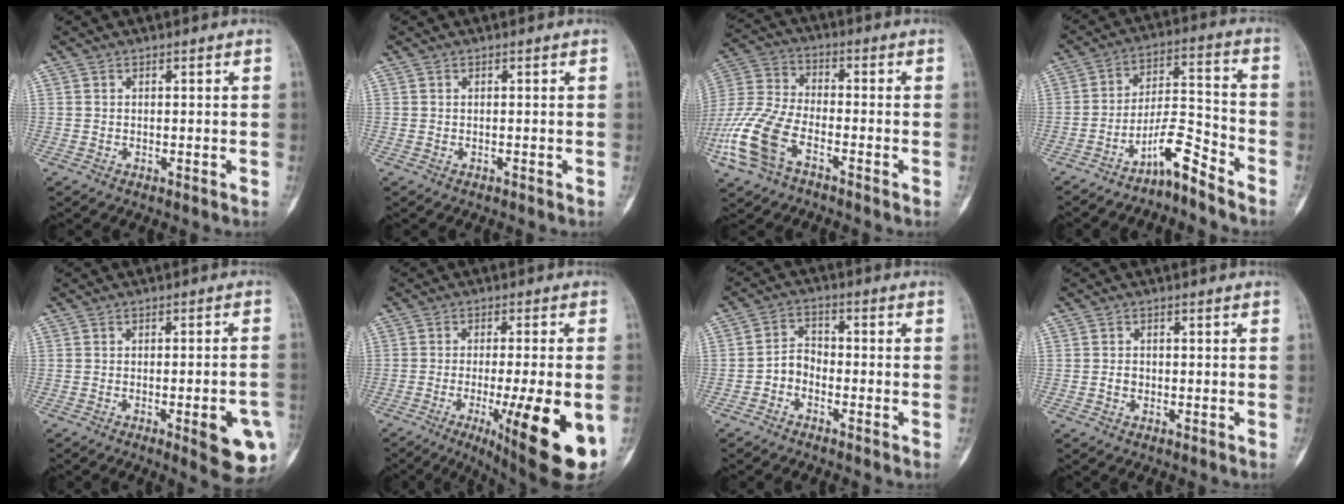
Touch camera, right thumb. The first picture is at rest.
{"total": 0.0}
{"total": 13.6, "force": [-6.3, 7.1, 9.8], "torque": [-0.221, 0.022, -0.129]}
{"total": 7.9, "force": [-6.3, 1.4, 4.5], "torque": [-0.075, 0.083, -0.114]}
{"total": 10.5, "force": [-3.6, 2.5, 9.5], "torque": [-0.103, 0.007, -0.038]}
{"total": 18.8, "force": [-6.1, 3.5, 17.4], "torque": [-0.197, -0.015, -0.073]}
{"total": 4.0, "force": [-2.0, 2.8, 2.0], "torque": [-0.022, 0.025, -0.048]}
{"total": 1.5, "force": [-0.4, 1.2, 0.9], "torque": [-0.012, 0.006, -0.007]}